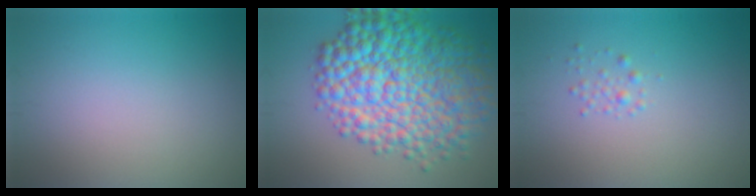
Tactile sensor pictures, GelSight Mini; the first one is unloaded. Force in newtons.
{"total": 12.1, "press": 12.1, "slide": 0.1}
{"total": 0.9, "press": 0.9, "slide": 0.1}